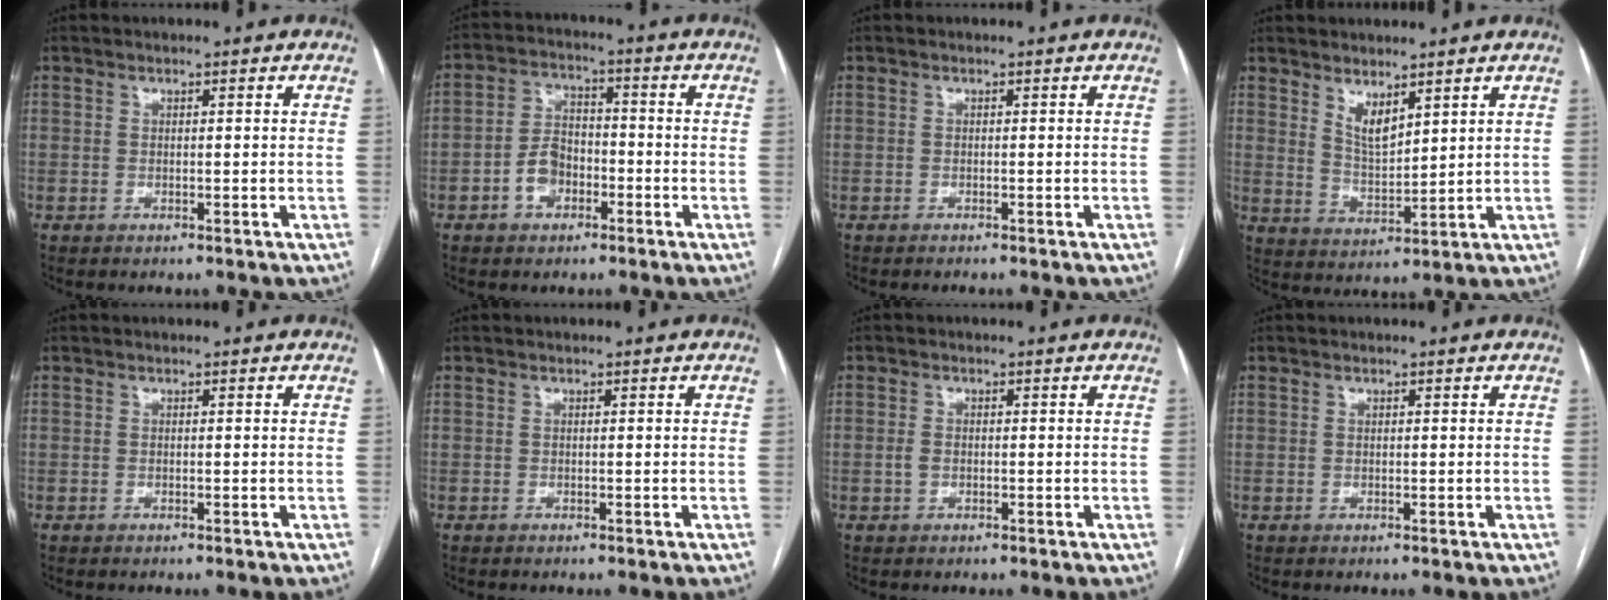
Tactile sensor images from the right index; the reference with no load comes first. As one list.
[{"total": 6.2, "force": [-2.6, 4.1, 3.9], "torque": [-0.081, 0.016, -0.047]}, {"total": 0.7, "force": [-0.6, -0.1, 0.3], "torque": [0.002, 0.000, -0.010]}, {"total": 4.8, "force": [3.3, 1.5, 3.1], "torque": [-0.064, -0.013, 0.072]}, {"total": 0.0}, {"total": 0.0}, {"total": 1.4, "force": [-0.3, 1.0, 1.0], "torque": [-0.022, 0.002, -0.003]}, {"total": 0.0}]